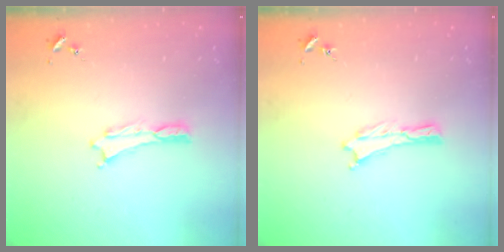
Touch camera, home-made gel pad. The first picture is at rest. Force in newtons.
{"total": 0.0}